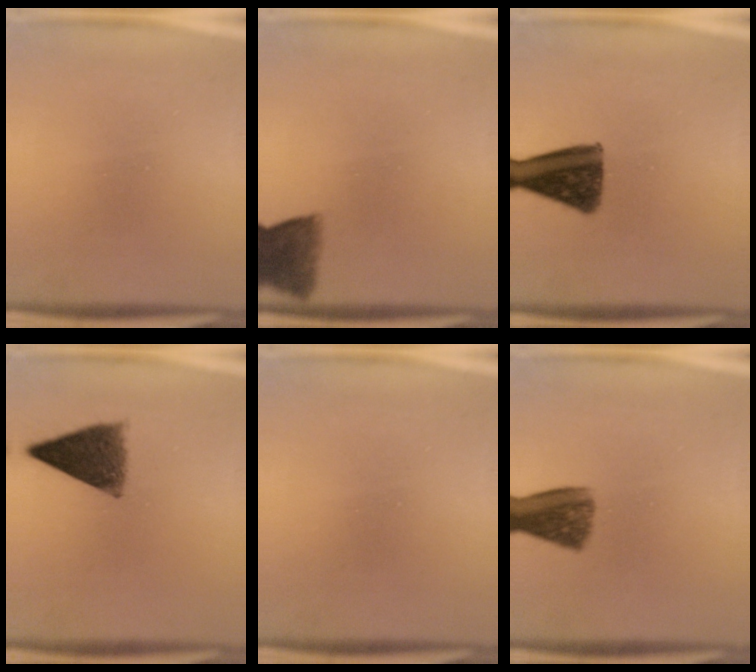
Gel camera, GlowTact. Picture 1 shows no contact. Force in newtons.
{"total": 6.2}
{"total": 12.0}
{"total": 8.5}
{"total": 0.0}
{"total": 7.3}